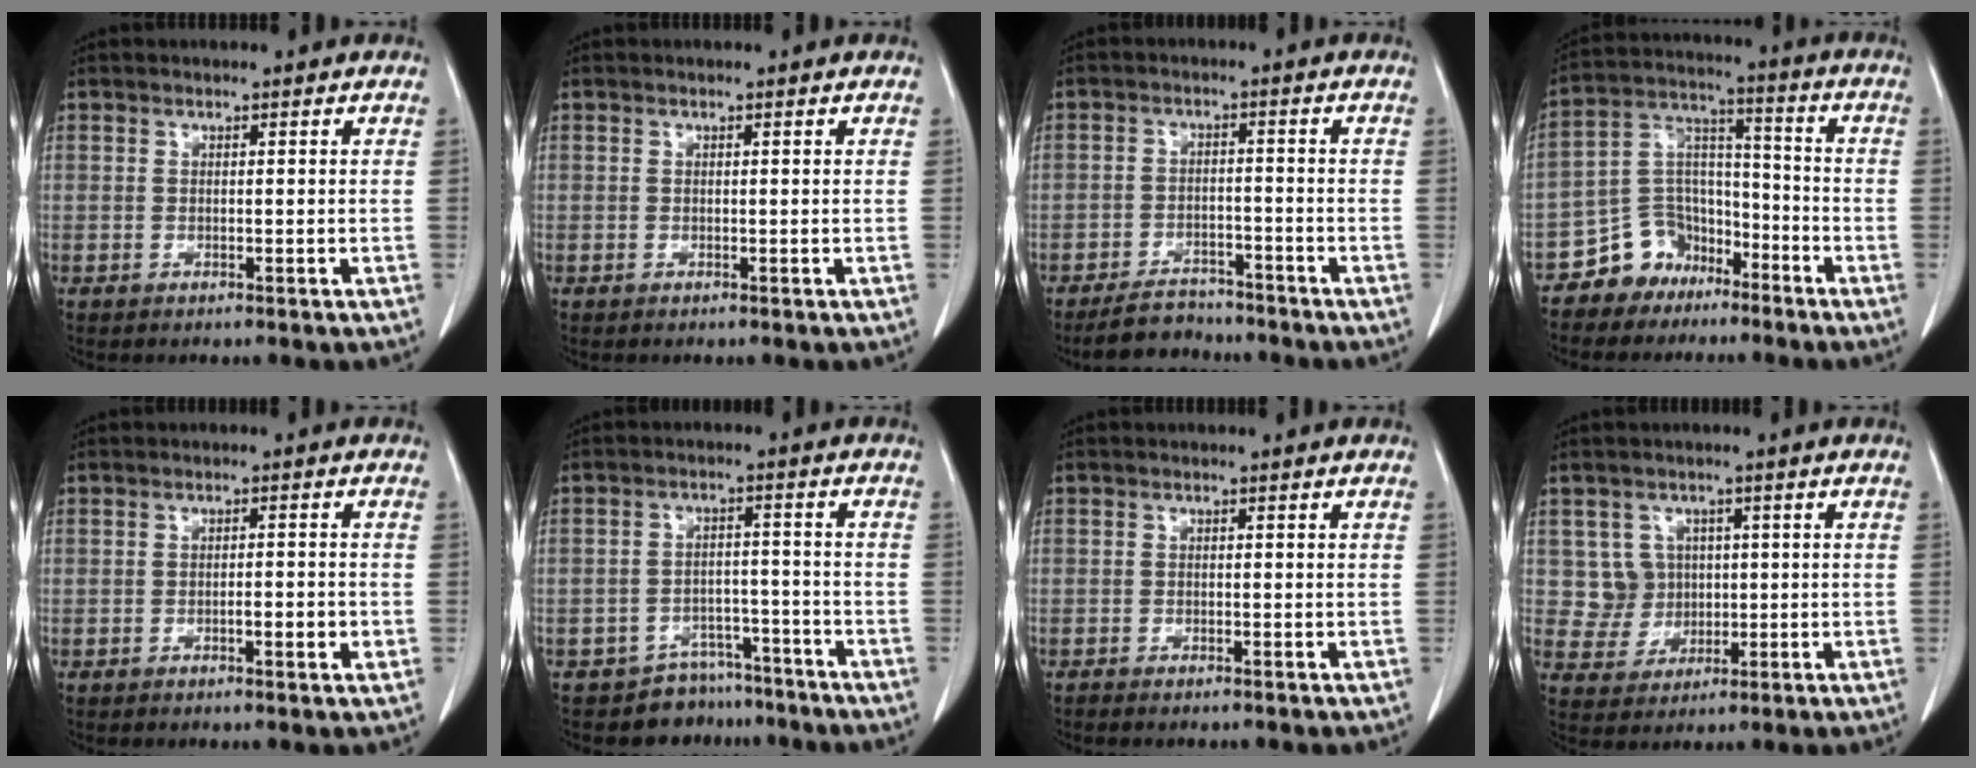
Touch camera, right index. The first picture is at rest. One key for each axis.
{"total": 0.0}
{"total": 5.7, "fx": -5.1, "fy": 2.4, "fz": 1.0, "tx": -0.019, "ty": -0.003, "tz": -0.086}
{"total": 9.0, "fx": -6.2, "fy": 6.3, "fz": 1.4, "tx": -0.025, "ty": 0.044, "tz": -0.110}
{"total": 2.6, "fx": -0.8, "fy": 0.5, "fz": 2.4, "tx": -0.038, "ty": 0.001, "tz": -0.010}
{"total": 6.4, "fx": -5.4, "fy": 3.5, "fz": -0.5, "tx": 0.020, "ty": 0.033, "tz": -0.081}
{"total": 0.8, "fx": -0.7, "fy": 0.1, "fz": 0.4, "tx": -0.012, "ty": -0.002, "tz": -0.013}
{"total": 4.5, "fx": 0.9, "fy": 4.4, "fz": 0.2, "tx": 0.004, "ty": 0.011, "tz": 0.022}